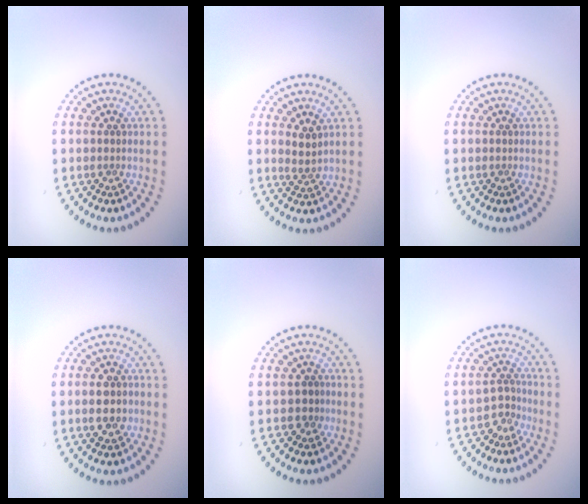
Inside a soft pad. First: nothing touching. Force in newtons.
{"total": 1.6, "press": 1.2, "slide": 1.0}
{"total": 0.0}
{"total": 2.9, "press": 2.9, "slide": 0.1}
{"total": 1.3, "press": 1.1, "slide": 0.6}
{"total": 1.9, "press": 1.3, "slide": 1.4}